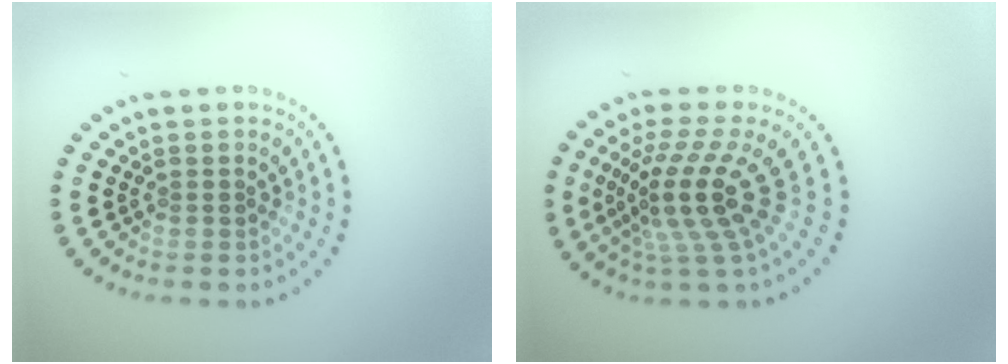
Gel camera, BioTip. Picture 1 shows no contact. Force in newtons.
{"total": 5.3, "press": 3.7, "slide": 3.8}